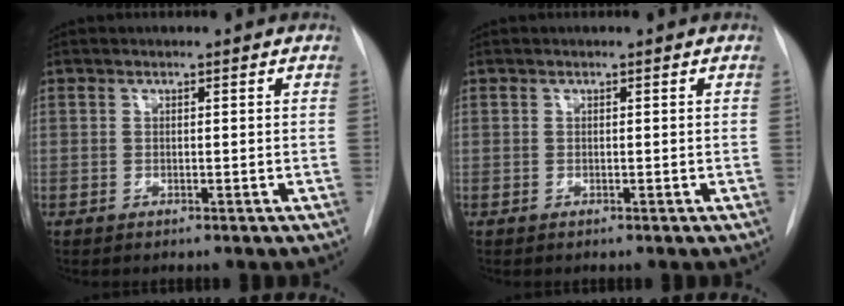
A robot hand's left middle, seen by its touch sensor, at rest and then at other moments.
{"total": 0.0}